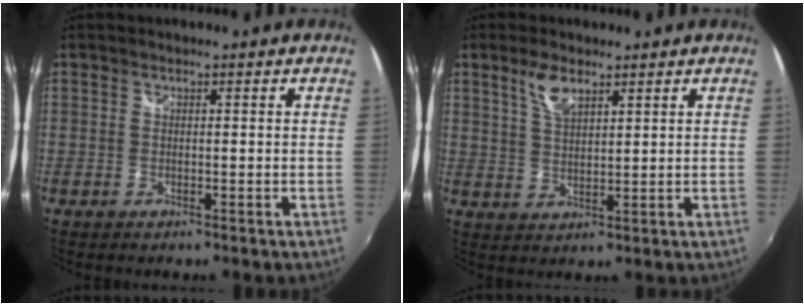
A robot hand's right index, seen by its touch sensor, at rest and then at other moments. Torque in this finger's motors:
{"motor_torque": [0.07, 0.06, 0.34, 0.04]}